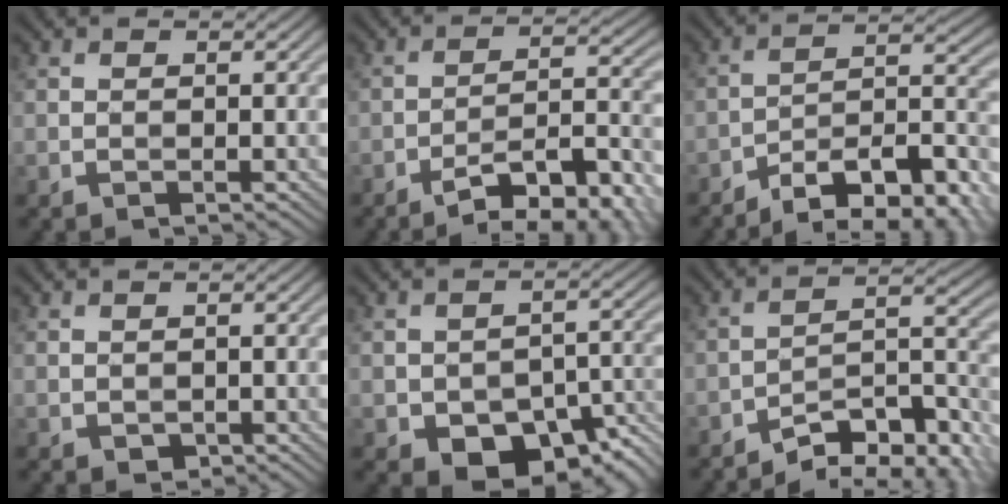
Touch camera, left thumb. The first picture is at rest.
{"total": 14.0, "force": [-9.1, 4.1, 9.8], "torque": [-0.146, 0.000, -0.131]}
{"total": 15.0, "force": [-11.3, 5.0, 8.5], "torque": [-0.133, -0.001, -0.164]}
{"total": 0.9, "force": [-0.2, 0.7, 0.4], "torque": [-0.008, -0.008, 0.001]}
{"total": 10.9, "force": [-5.9, 6.0, 6.9], "torque": [-0.104, -0.019, -0.087]}
{"total": 10.9, "force": [-8.4, 2.8, 6.4], "torque": [-0.098, 0.008, -0.146]}